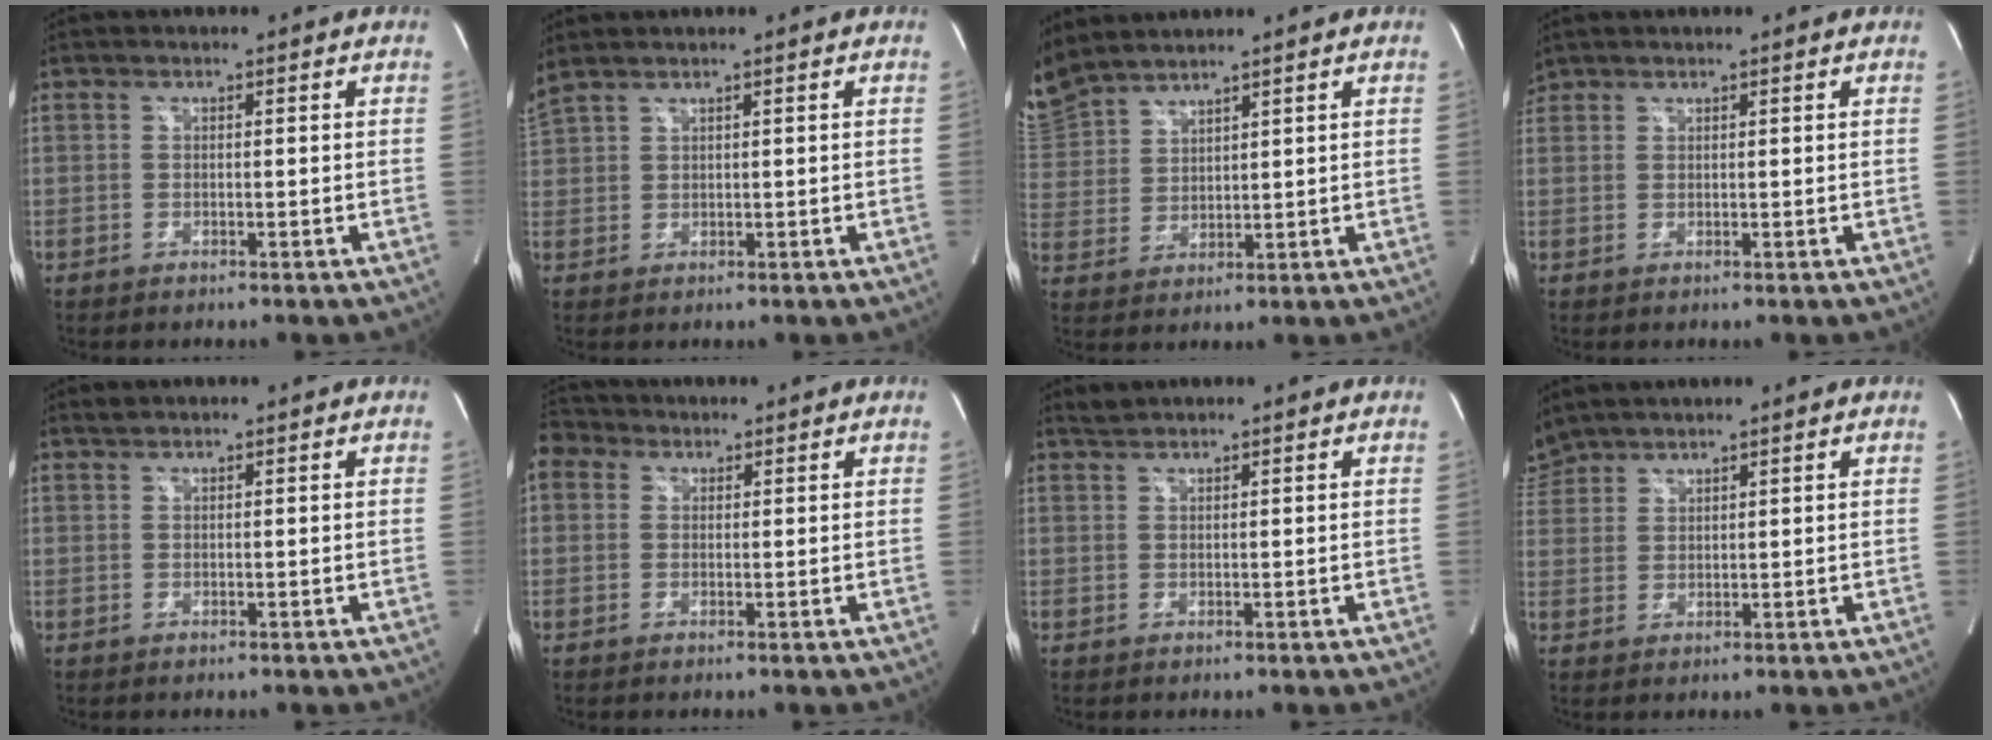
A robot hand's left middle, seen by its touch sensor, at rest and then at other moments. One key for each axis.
{"total": 2.9, "fx": 2.6, "fy": 0.1, "fz": 1.4, "tx": -0.049, "ty": 0.026, "tz": 0.064}
{"total": 8.1, "fx": 7.8, "fy": 1.2, "fz": 1.8, "tx": -0.059, "ty": 0.020, "tz": 0.170}
{"total": 1.7, "fx": 1.6, "fy": 0.5, "fz": 0.0, "tx": -0.006, "ty": 0.018, "tz": 0.033}
{"total": 0.5, "fx": 0.5, "fy": -0.1, "fz": 0.0, "tx": -0.008, "ty": 0.004, "tz": 0.014}
{"total": 4.3, "fx": 2.0, "fy": 3.5, "fz": 1.6, "tx": -0.043, "ty": 0.028, "tz": 0.039}
{"total": 1.1, "fx": 1.1, "fy": -0.2, "fz": -0.1, "tx": -0.005, "ty": 0.004, "tz": 0.027}
{"total": 4.0, "fx": 3.9, "fy": 0.7, "fz": 0.2, "tx": -0.015, "ty": 0.024, "tz": 0.083}